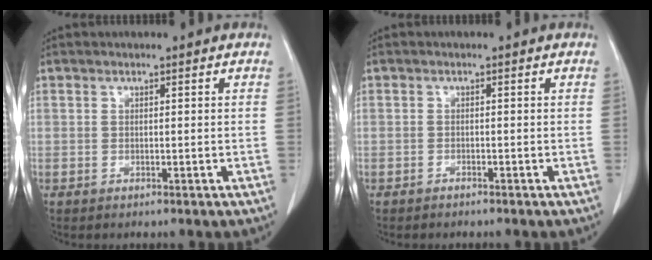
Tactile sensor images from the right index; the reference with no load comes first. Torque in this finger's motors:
{"motor_torque": [-0.05, 0.01, 0.01, 0.01]}